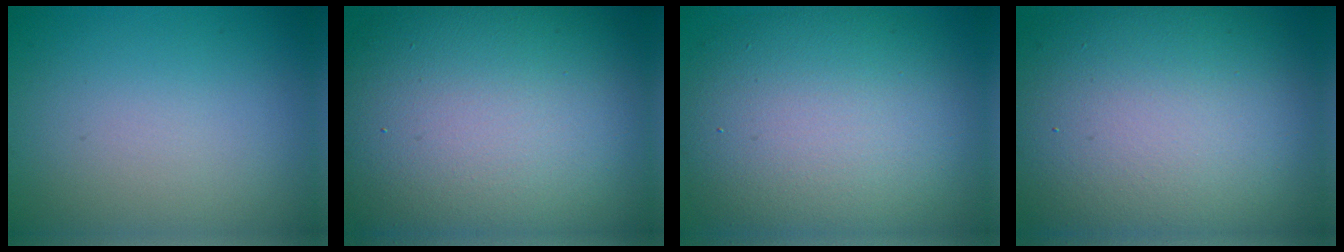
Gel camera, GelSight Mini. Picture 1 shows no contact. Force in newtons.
{"total": 17.5, "press": 17.5, "slide": 0.8}
{"total": 12.3, "press": 12.3, "slide": 0.6}
{"total": 16.3, "press": 16.3, "slide": 0.9}